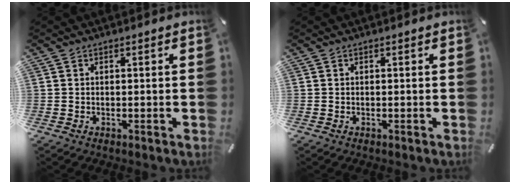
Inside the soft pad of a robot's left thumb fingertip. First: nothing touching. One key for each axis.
{"total": 0.0}